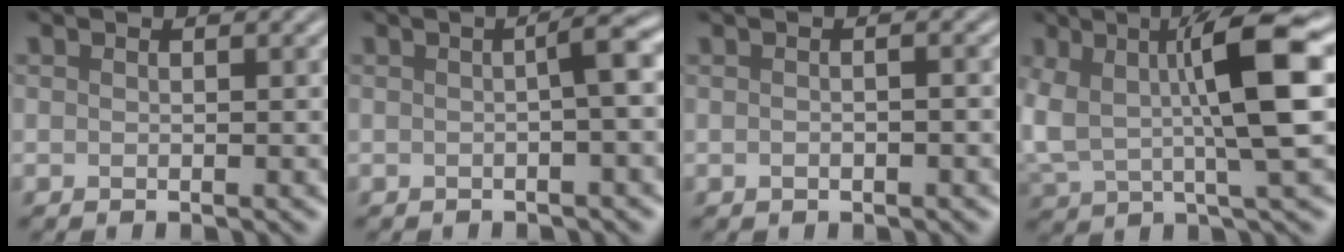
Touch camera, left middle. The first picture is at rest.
{"total": 2.8, "force": [0.0, 0.6, 2.8], "torque": [-0.034, 0.011, -0.005]}
{"total": 2.2, "force": [0.3, 1.1, 1.8], "torque": [-0.018, 0.009, -0.013]}
{"total": 9.6, "force": [1.7, 2.4, 9.1], "torque": [-0.167, 0.008, 0.028]}